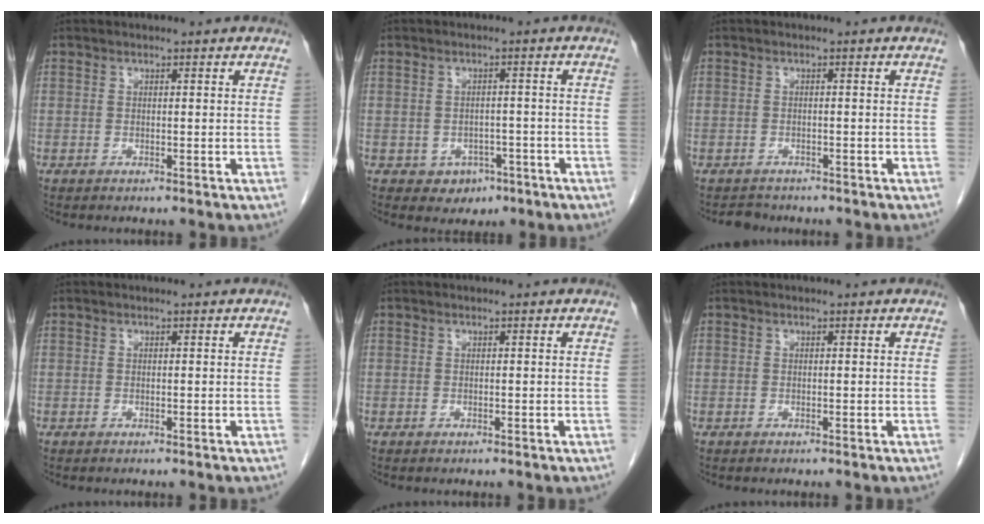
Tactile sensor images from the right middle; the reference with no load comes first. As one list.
[{"total": 3.7, "force": [-1.8, 3.0, 1.3], "torque": [-0.012, 0.007, -0.012]}, {"total": 1.8, "force": [-1.6, 0.8, -0.2], "torque": [-0.005, -0.003, -0.025]}, {"total": 0.0}, {"total": 0.0}, {"total": 0.0}]